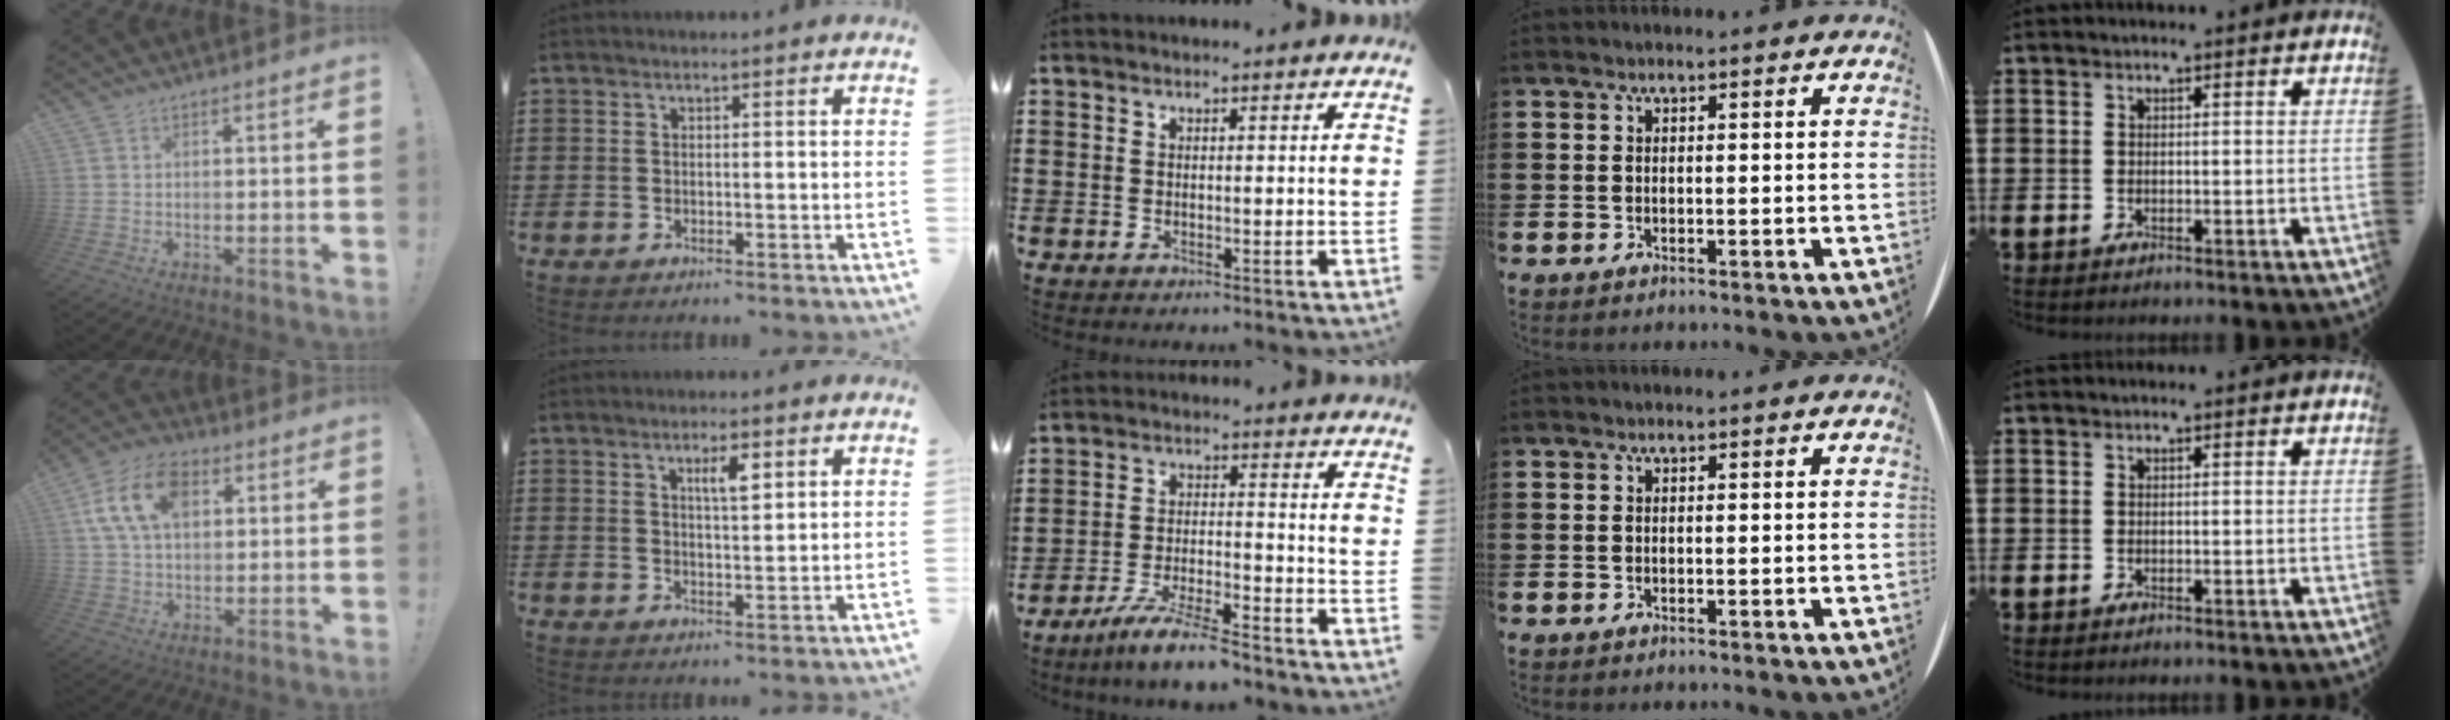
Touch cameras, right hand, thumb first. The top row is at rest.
{"thumb": {"total": 14.5, "force": [4.9, 9.5, 9.8], "torque": [-0.176, 0.000, 0.093]}, "index": {"total": 3.1, "force": [1.5, 0.7, 2.5], "torque": [-0.045, 0.002, 0.022]}, "middle": {"total": 7.0, "force": [-6.1, -0.1, 3.4], "torque": [-0.073, -0.012, -0.115]}}